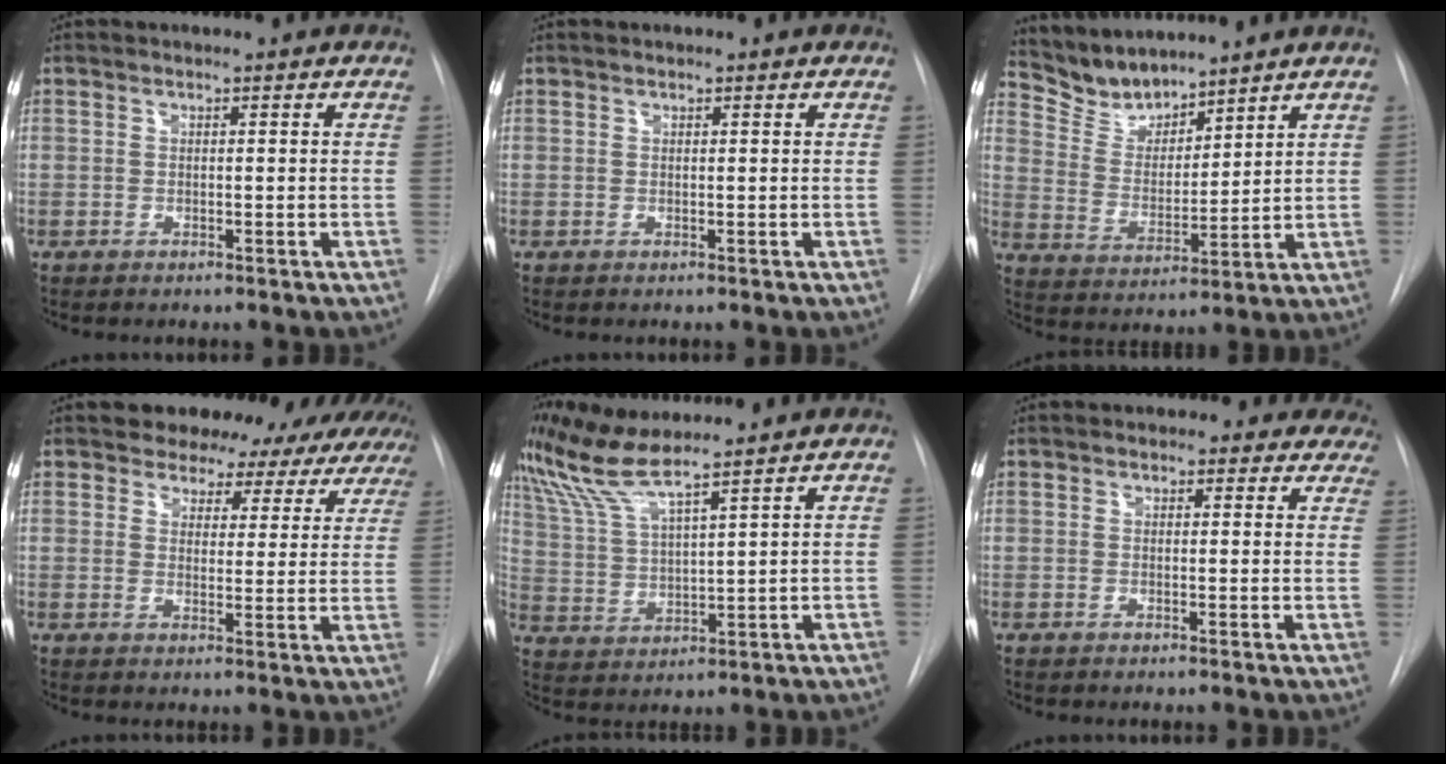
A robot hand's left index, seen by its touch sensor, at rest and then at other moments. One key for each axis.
{"total": 0.0}
{"total": 7.8, "fx": 7.6, "fy": 1.5, "fz": 0.7, "tx": -0.025, "ty": 0.007, "tz": 0.162}
{"total": 16.4, "fx": 14.8, "fy": 6.9, "fz": 1.6, "tx": 0.004, "ty": -0.005, "tz": 0.148}
{"total": 8.8, "fx": 7.5, "fy": -0.4, "fz": 4.5, "tx": -0.105, "ty": 0.014, "tz": 0.151}
{"total": 8.0, "fx": 7.2, "fy": 3.6, "fz": 0.5, "tx": 0.044, "ty": -0.005, "tz": 0.051}